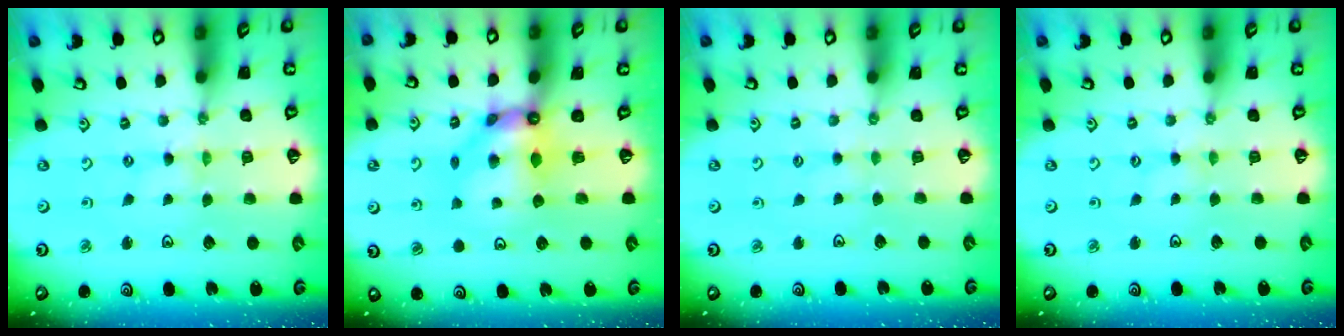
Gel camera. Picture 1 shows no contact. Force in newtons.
{"total": 8.4, "press": 8.3, "slide": 0.7}
{"total": 1.8, "press": 1.7, "slide": 0.3}
{"total": 0.0}